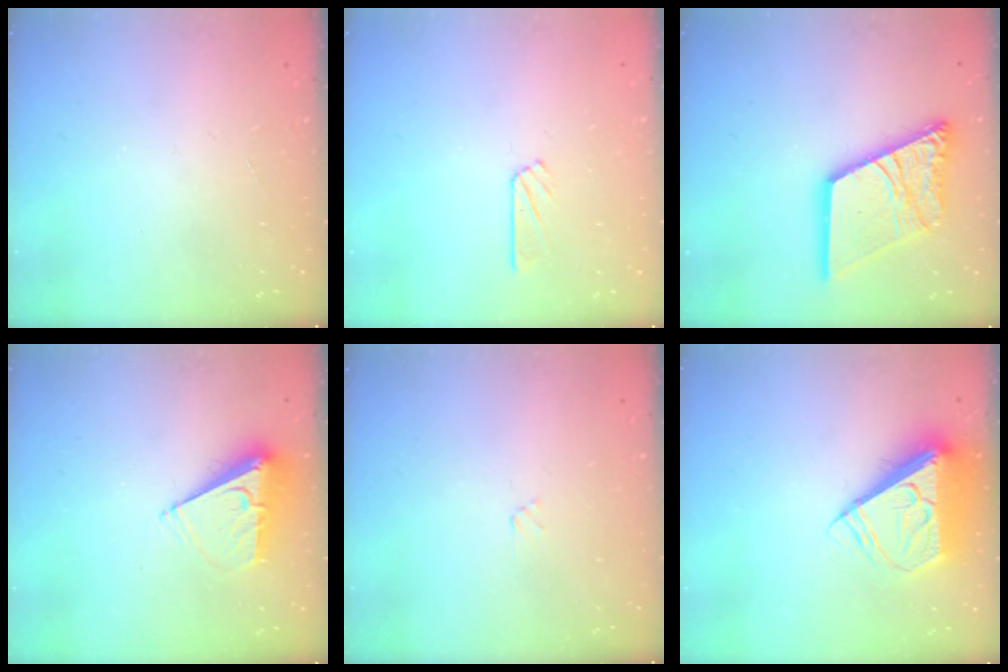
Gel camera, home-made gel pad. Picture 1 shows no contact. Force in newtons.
{"total": 3.0, "press": 3.0, "slide": 0.3}
{"total": 20.4, "press": 20.3, "slide": 2.4}
{"total": 7.0, "press": 7.0, "slide": 0.3}
{"total": 1.2, "press": 1.2, "slide": 0.1}
{"total": 10.3, "press": 10.2, "slide": 1.6}